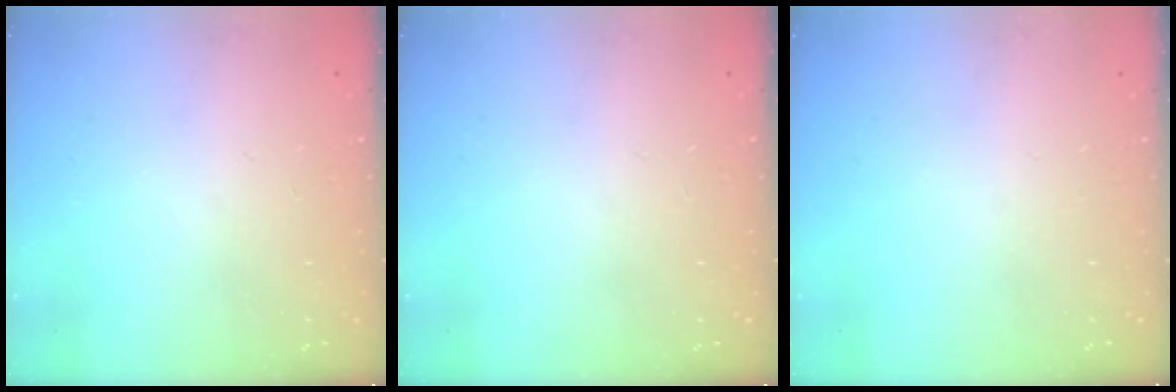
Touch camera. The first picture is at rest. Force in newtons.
{"total": 0.0}
{"total": 0.0}